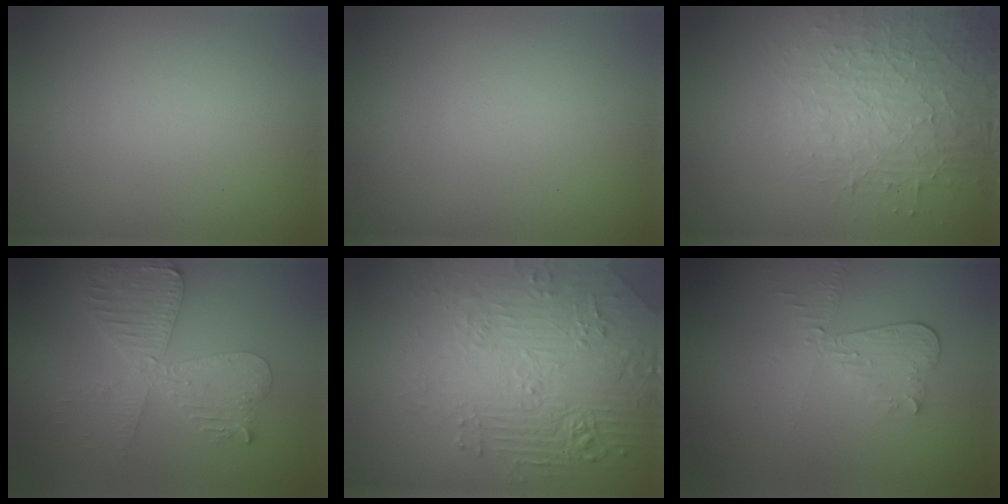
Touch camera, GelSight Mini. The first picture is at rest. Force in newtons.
{"total": 0.0}
{"total": 4.2, "press": 3.8, "slide": 1.9}
{"total": 4.5, "press": 4.4, "slide": 0.8}
{"total": 6.3, "press": 5.3, "slide": 3.5}
{"total": 3.1, "press": 2.7, "slide": 1.5}